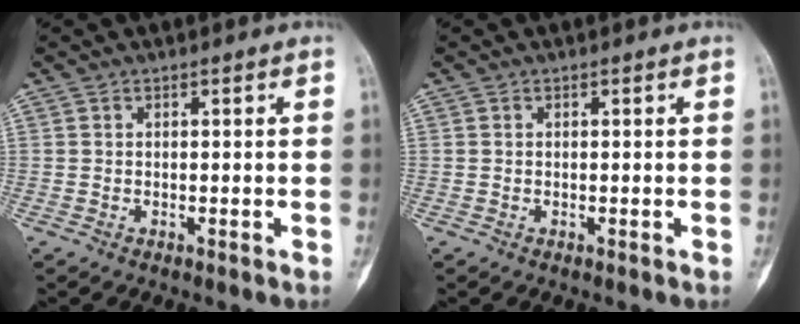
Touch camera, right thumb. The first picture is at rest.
{"total": 0.0}